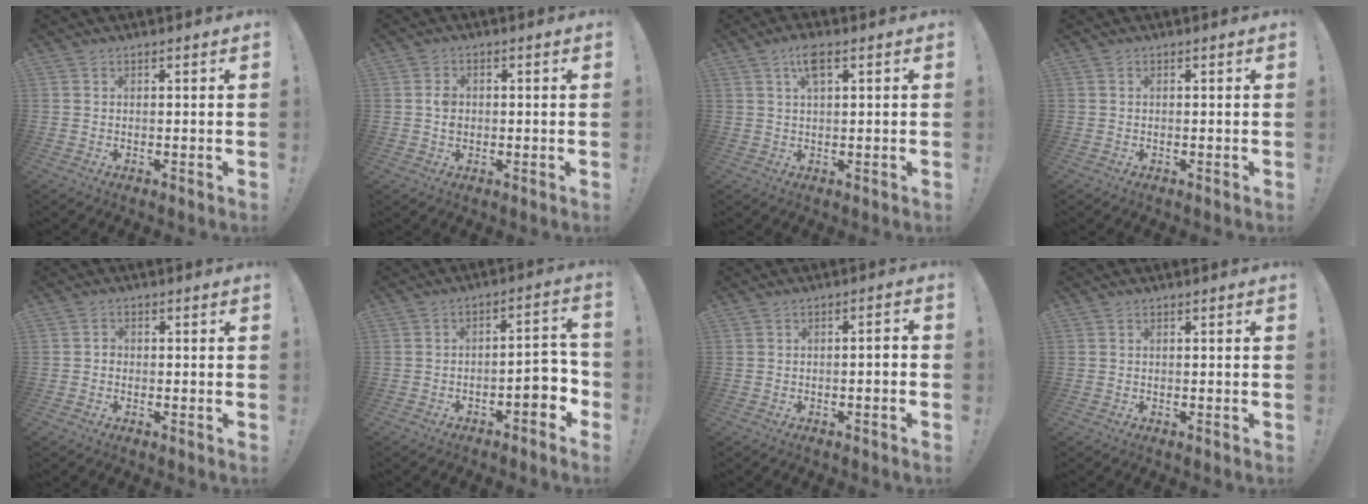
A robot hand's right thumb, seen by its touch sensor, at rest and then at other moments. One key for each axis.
{"total": 3.0, "fx": -0.2, "fy": 2.4, "fz": 1.7, "tx": -0.022, "ty": 0.003, "tz": -0.006}
{"total": 5.3, "fx": 2.7, "fy": 1.7, "fz": 4.2, "tx": -0.072, "ty": 0.000, "tz": 0.043}
{"total": 0.0}
{"total": 1.6, "fx": -0.9, "fy": 1.1, "fz": 0.7, "tx": -0.015, "ty": 0.008, "tz": -0.017}
{"total": 7.9, "fx": -3.2, "fy": 3.6, "fz": 6.3, "tx": -0.071, "ty": 0.013, "tz": -0.053}
{"total": 2.1, "fx": -1.2, "fy": -0.1, "fz": 1.7, "tx": -0.027, "ty": 0.004, "tz": -0.021}
{"total": 0.0}